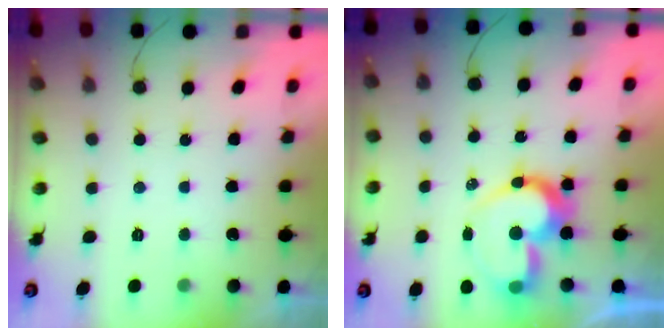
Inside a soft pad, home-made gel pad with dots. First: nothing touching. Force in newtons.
{"total": 15.8, "press": 15.7, "slide": 1.3}